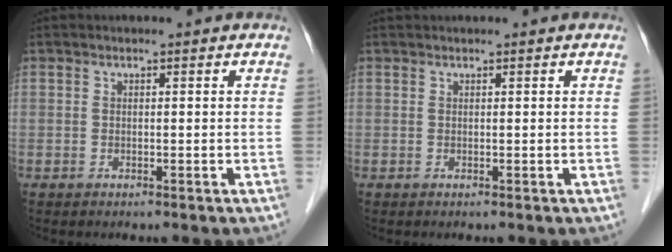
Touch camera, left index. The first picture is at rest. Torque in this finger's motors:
{"motor_torque": [-0.24, -0.17, 0.04, 0.03]}